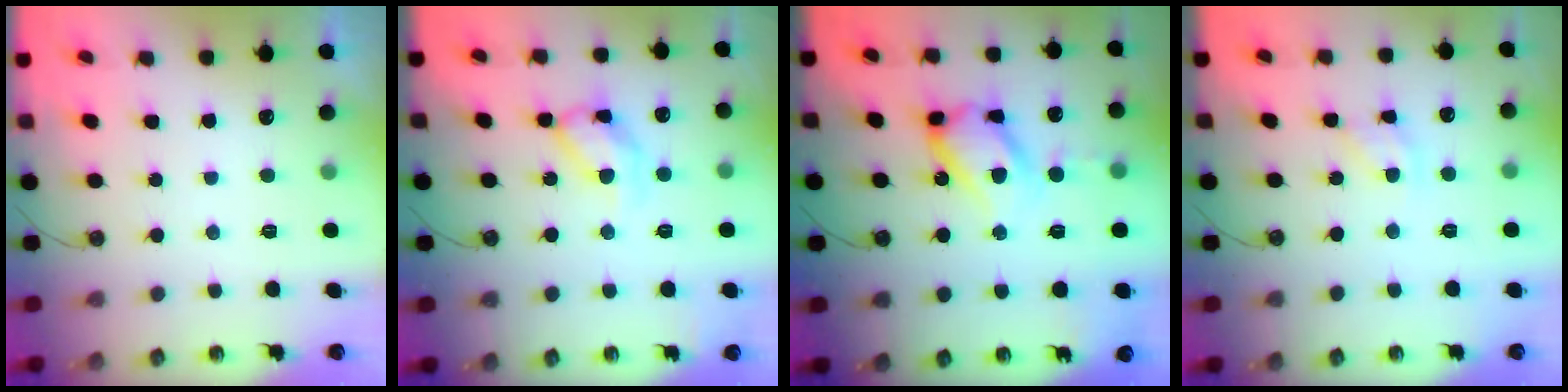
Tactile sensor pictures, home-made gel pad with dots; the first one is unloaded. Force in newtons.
{"total": 12.2, "press": 12.1, "slide": 1.6}
{"total": 15.8, "press": 15.8, "slide": 1.4}
{"total": 8.2, "press": 8.2, "slide": 0.4}